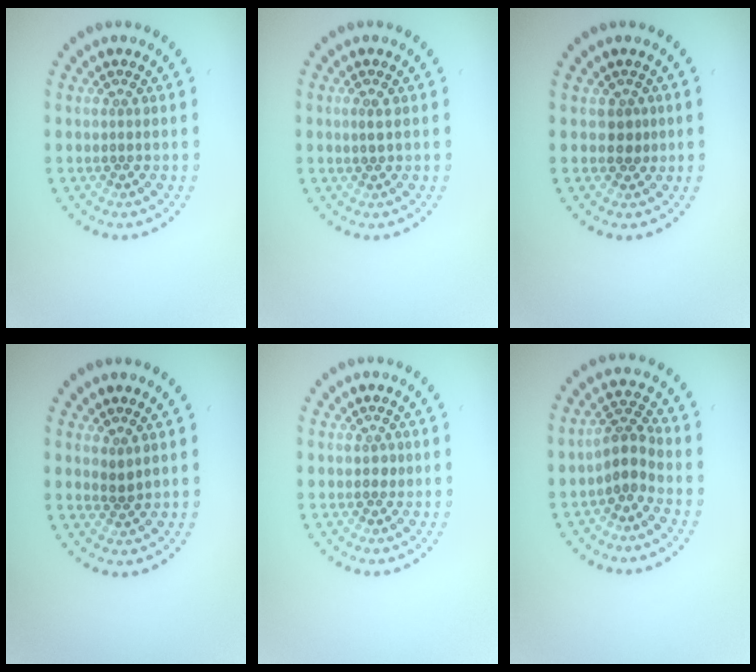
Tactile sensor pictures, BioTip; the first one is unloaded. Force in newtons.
{"total": 1.0, "press": 0.9, "slide": 0.3}
{"total": 1.4, "press": 1.2, "slide": 0.8}
{"total": 1.2, "press": 0.9, "slide": 0.8}
{"total": 0.5, "press": 0.4, "slide": 0.3}
{"total": 2.6, "press": 2.0, "slide": 1.6}